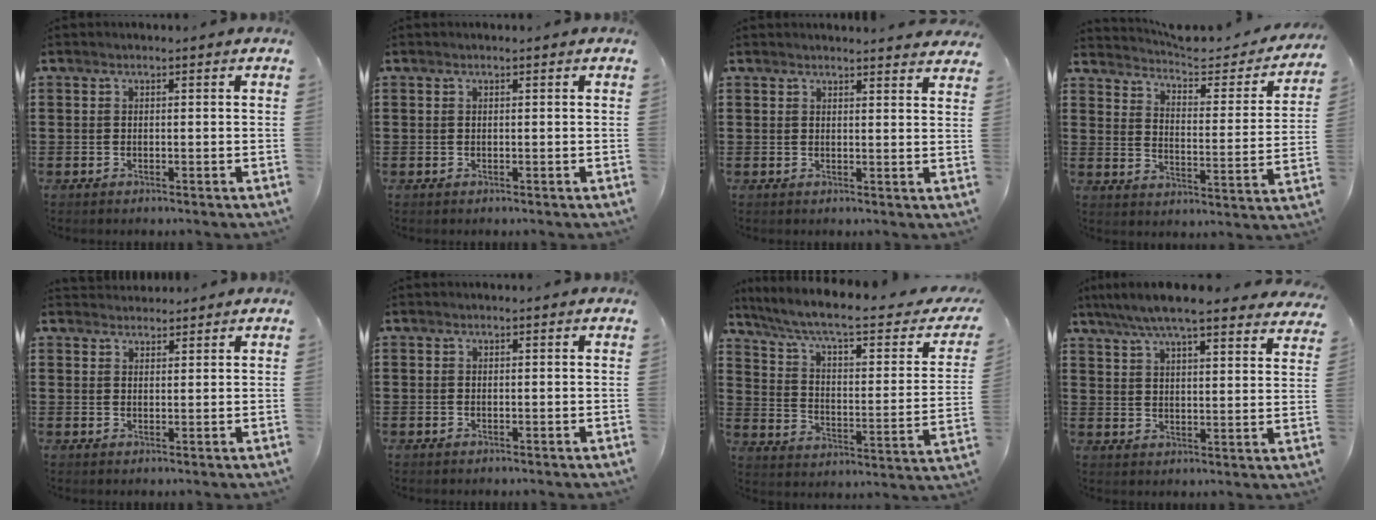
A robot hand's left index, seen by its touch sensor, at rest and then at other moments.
{"total": 0.0}
{"total": 2.4, "force": [2.4, -0.2, 0.3], "torque": [-0.004, -0.011, 0.043]}
{"total": 4.5, "force": [4.2, 0.6, 1.2], "torque": [-0.041, -0.032, 0.065]}
{"total": 1.9, "force": [1.8, 0.5, -0.2], "torque": [-0.001, 0.001, 0.036]}
{"total": 0.0}
{"total": 8.1, "force": [6.1, 0.9, 5.3], "torque": [-0.126, -0.039, 0.096]}
{"total": 7.0, "force": [6.2, 0.3, 3.1], "torque": [-0.083, -0.024, 0.111]}